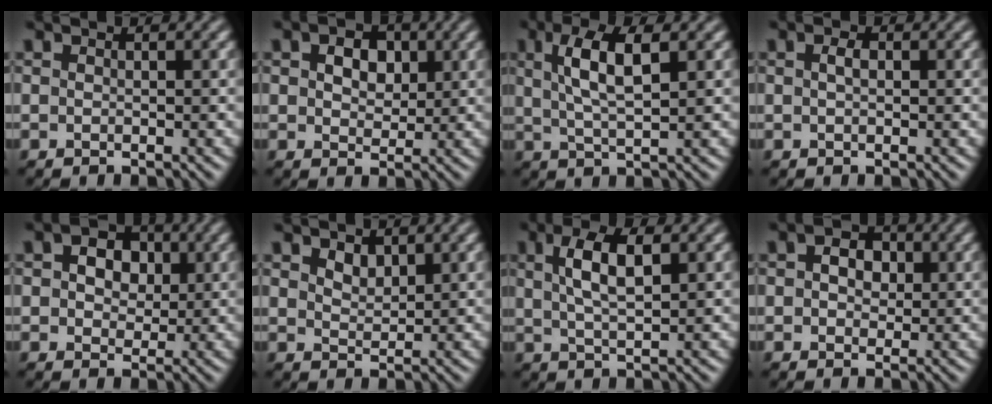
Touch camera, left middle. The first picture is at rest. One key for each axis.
{"total": 4.4, "fx": 1.7, "fy": 2.9, "fz": 2.8, "tx": -0.044, "ty": 0.008, "tz": 0.009}
{"total": 5.2, "fx": 1.7, "fy": 1.5, "fz": 4.7, "tx": -0.089, "ty": 0.002, "tz": 0.031}
{"total": 1.0, "fx": 0.2, "fy": 0.5, "fz": 0.9, "tx": -0.017, "ty": 0.002, "tz": 0.003}
{"total": 4.3, "fx": 1.2, "fy": 3.0, "fz": 2.8, "tx": -0.039, "ty": 0.005, "tz": 0.006}
{"total": 1.5, "fx": 1.1, "fy": 0.8, "fz": 0.7, "tx": -0.013, "ty": -0.003, "tz": 0.024}
{"total": 4.5, "fx": 1.5, "fy": 1.5, "fz": 4.0, "tx": -0.076, "ty": 0.006, "tz": 0.027}
{"total": 3.5, "fx": 1.0, "fy": 2.5, "fz": 2.2, "tx": -0.028, "ty": 0.008, "tz": -0.003}